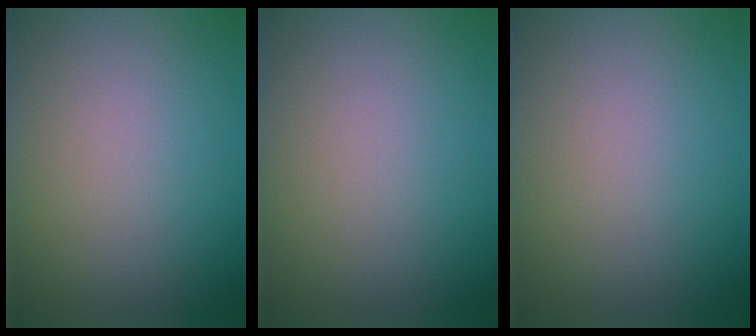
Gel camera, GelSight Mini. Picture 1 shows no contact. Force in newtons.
{"total": 0.0}
{"total": 0.0}